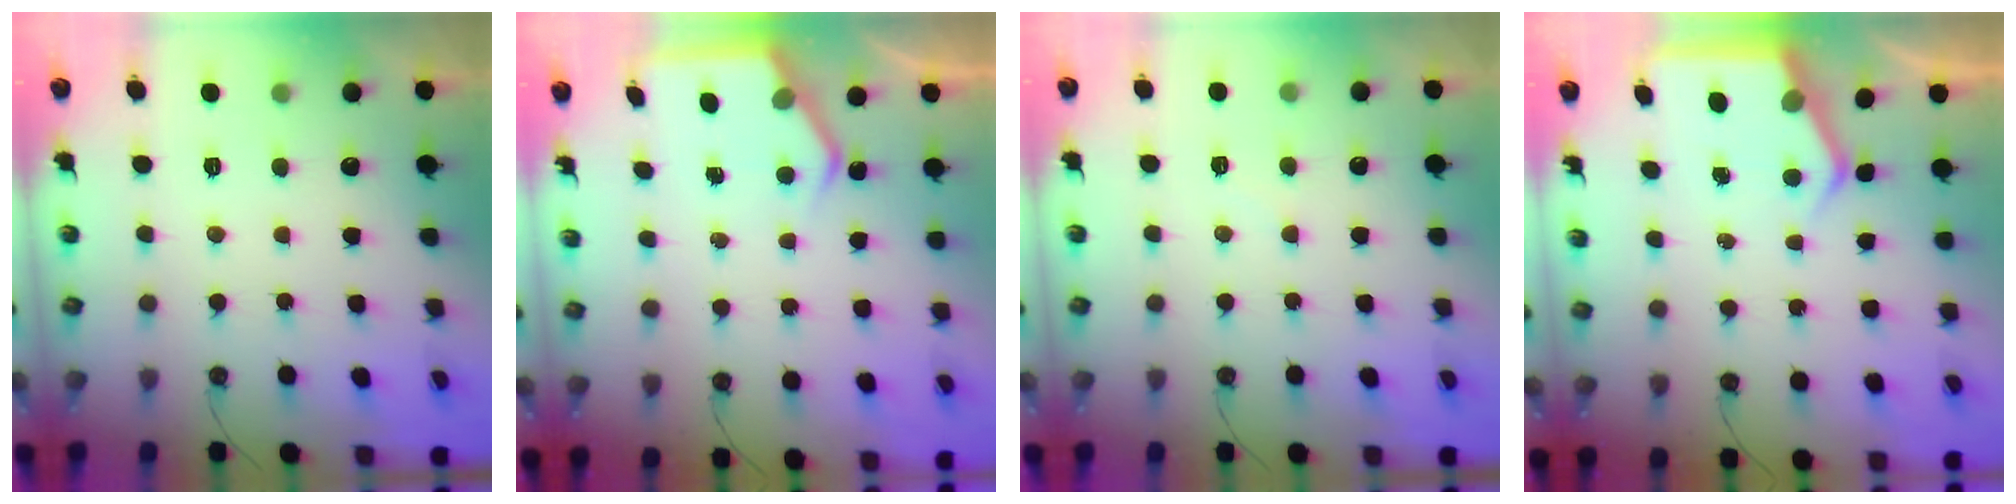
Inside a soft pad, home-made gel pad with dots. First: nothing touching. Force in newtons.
{"total": 5.1, "press": 5.1, "slide": 0.2}
{"total": 5.8, "press": 5.8, "slide": 0.6}
{"total": 4.6, "press": 4.6, "slide": 0.7}